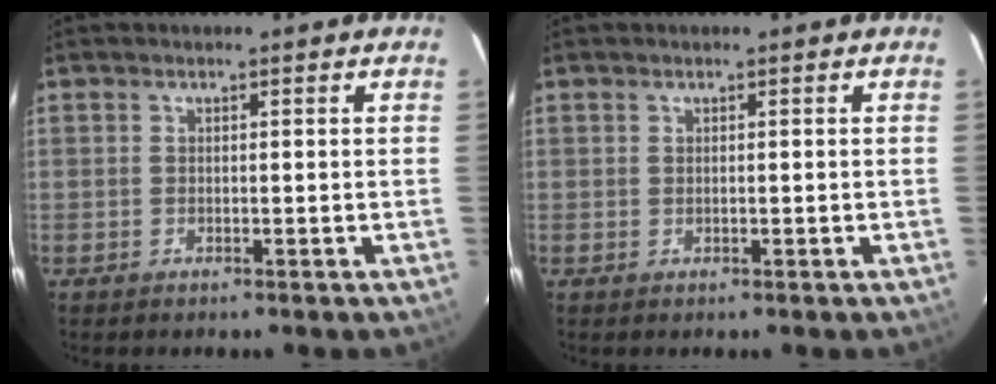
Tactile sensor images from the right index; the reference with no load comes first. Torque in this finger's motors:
{"motor_torque": [0.00, 0.00, 0.01, 0.00]}